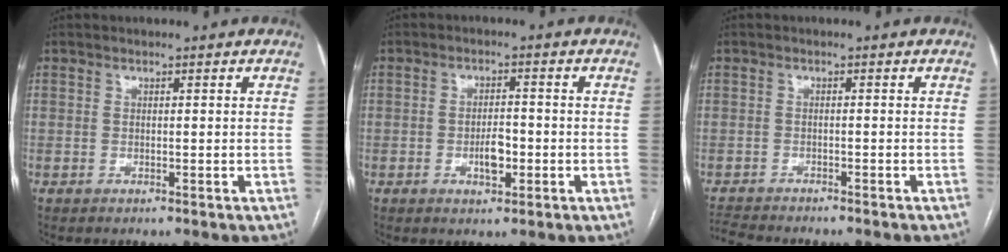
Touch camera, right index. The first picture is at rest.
{"total": 3.8, "force": [-1.2, 1.5, 3.3], "torque": [-0.057, 0.003, -0.018]}
{"total": 4.9, "force": [-4.8, 0.3, 1.1], "torque": [-0.013, -0.010, -0.076]}